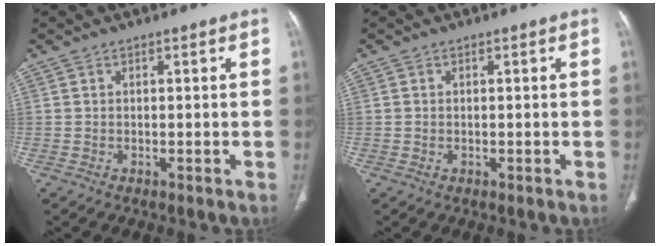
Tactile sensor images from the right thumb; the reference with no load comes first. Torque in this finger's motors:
{"motor_torque": [-0.43, -0.11, -0.41, 0.38, -0.05]}